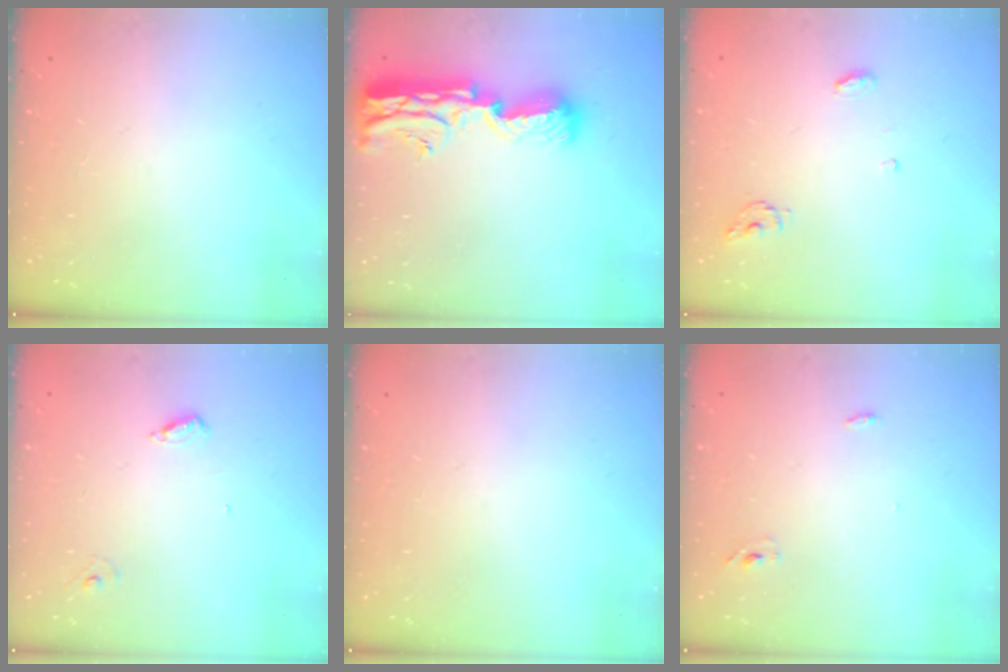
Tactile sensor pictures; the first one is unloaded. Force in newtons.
{"total": 20.1, "press": 19.4, "slide": 5.5}
{"total": 3.8, "press": 3.8, "slide": 0.3}
{"total": 4.6, "press": 4.6, "slide": 0.4}
{"total": 0.0}
{"total": 3.0, "press": 2.8, "slide": 1.1}